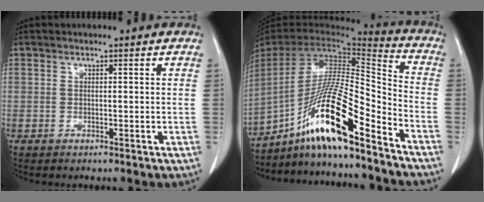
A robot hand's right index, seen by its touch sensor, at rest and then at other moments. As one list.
[{"total": 19.8, "force": [-13.4, 1.2, 14.5], "torque": [-0.290, -0.007, -0.245]}]